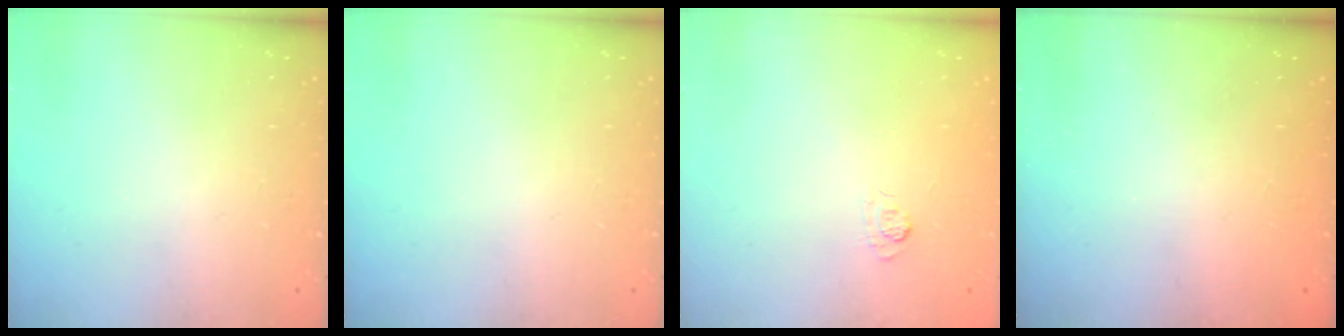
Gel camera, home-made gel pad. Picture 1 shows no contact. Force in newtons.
{"total": 0.0}
{"total": 2.2, "press": 1.8, "slide": 1.3}
{"total": 2.3, "press": 2.2, "slide": 0.7}